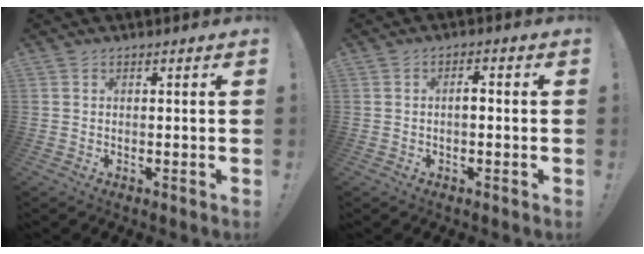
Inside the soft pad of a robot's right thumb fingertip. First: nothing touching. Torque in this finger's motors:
{"motor_torque": [0.10, -0.04, 0.05, 0.12, -0.01]}